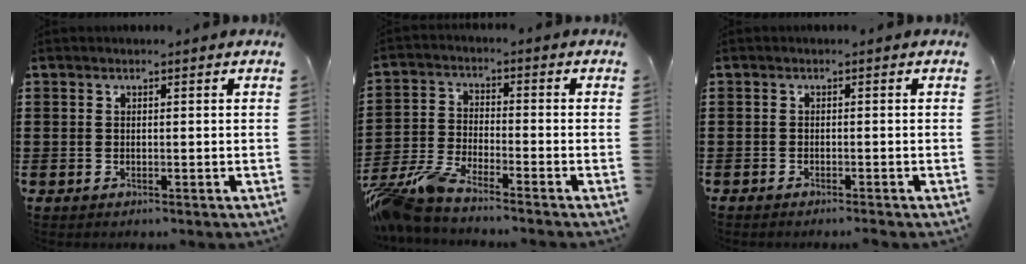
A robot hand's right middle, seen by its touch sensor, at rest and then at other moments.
{"total": 6.8, "force": [-6.2, 0.5, 2.7], "torque": [-0.087, -0.016, -0.130]}
{"total": 0.7, "force": [-0.7, -0.1, 0.1], "torque": [-0.004, -0.003, -0.014]}